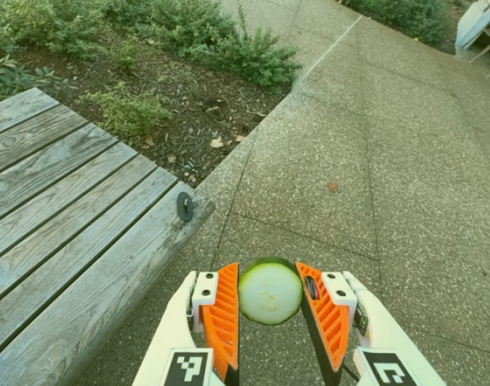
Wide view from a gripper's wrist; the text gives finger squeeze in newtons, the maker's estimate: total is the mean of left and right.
{"total": 7.6, "left": 7.7, "right": 7.5}